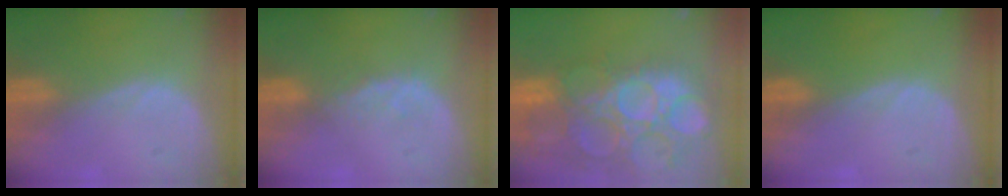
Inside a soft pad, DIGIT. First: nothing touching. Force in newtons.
{"total": 1.9, "press": 1.9, "slide": 0.3}
{"total": 15.4, "press": 12.7, "slide": 8.7}
{"total": 0.0}